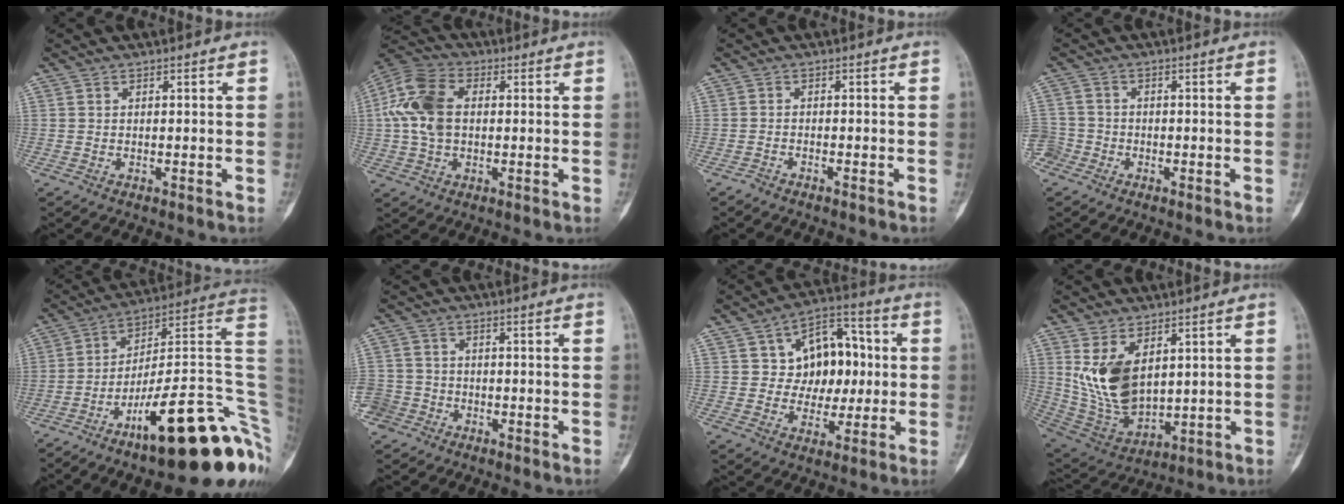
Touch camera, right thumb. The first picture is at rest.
{"total": 12.3, "force": [1.2, 8.2, 9.2], "torque": [-0.191, 0.024, 0.017]}
{"total": 1.2, "force": [-1.1, 0.0, 0.4], "torque": [-0.011, 0.006, -0.021]}
{"total": 4.3, "force": [-2.2, 3.6, 0.7], "torque": [-0.007, 0.016, -0.048]}
{"total": 25.3, "force": [-9.1, 6.9, 22.6], "torque": [-0.225, 0.091, -0.131]}
{"total": 5.9, "force": [-2.8, 5.1, 0.7], "torque": [-0.008, 0.023, -0.054]}
{"total": 13.7, "force": [2.0, 10.0, 9.1], "torque": [-0.075, 0.020, 0.031]}
{"total": 13.4, "force": [3.8, 7.9, 10.1], "torque": [-0.172, -0.023, 0.098]}